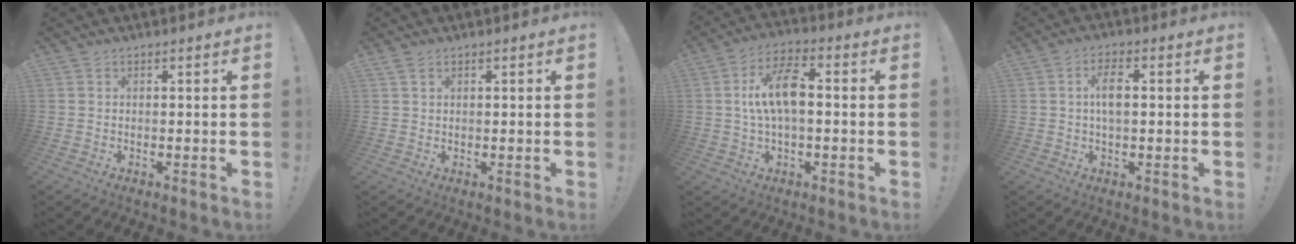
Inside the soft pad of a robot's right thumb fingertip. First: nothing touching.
{"total": 1.7, "force": [1.0, 0.7, 1.1], "torque": [-0.029, 0.003, 0.020]}
{"total": 11.7, "force": [0.5, 5.5, 10.4], "torque": [-0.190, 0.010, 0.008]}
{"total": 5.5, "force": [0.6, 2.3, 4.9], "torque": [-0.082, 0.007, 0.006]}